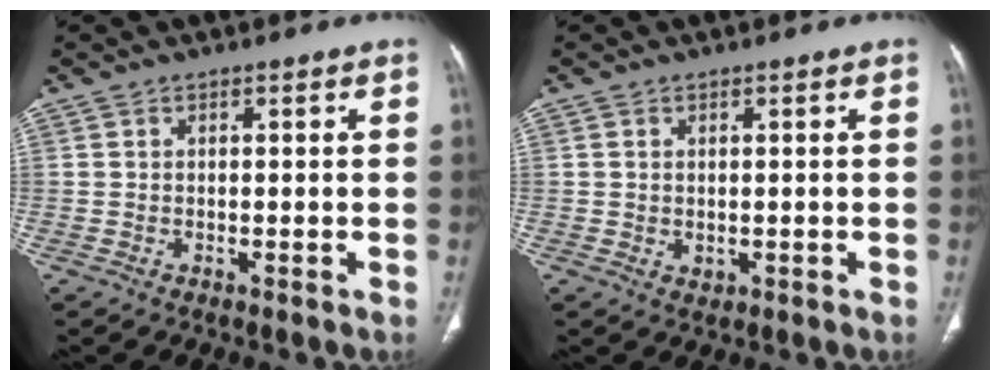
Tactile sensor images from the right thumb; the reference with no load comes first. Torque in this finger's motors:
{"motor_torque": [-0.60, -0.23, -0.40, 0.00, 0.05]}